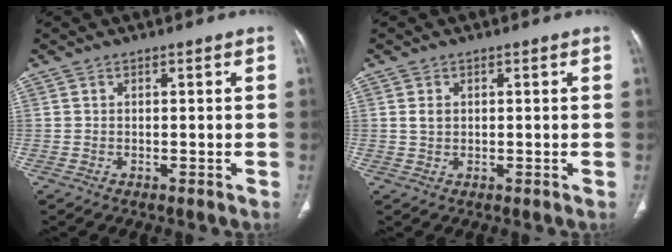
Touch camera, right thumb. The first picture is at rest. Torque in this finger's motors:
{"motor_torque": [0.25, 0.22, -0.19, -0.61, 0.04]}